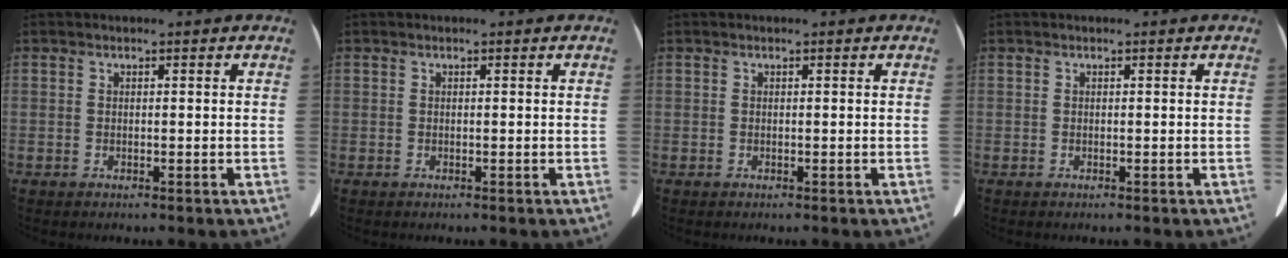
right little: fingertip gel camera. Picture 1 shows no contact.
{"total": 0.0}
{"total": 0.0}
{"total": 0.0}